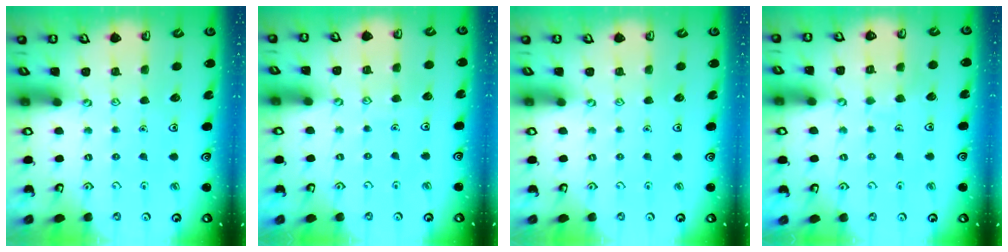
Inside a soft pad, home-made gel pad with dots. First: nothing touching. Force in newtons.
{"total": 3.4, "press": 3.4, "slide": 0.3}
{"total": 0.0}
{"total": 3.9, "press": 3.9, "slide": 0.3}